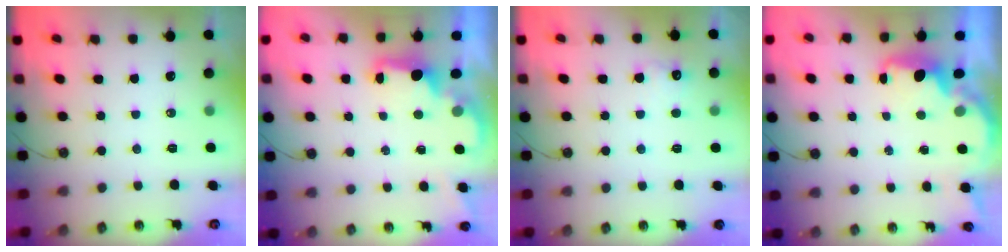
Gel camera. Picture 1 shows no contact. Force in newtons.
{"total": 2.4, "press": 2.3, "slide": 0.8}
{"total": 6.2, "press": 6.1, "slide": 1.2}
{"total": 2.1, "press": 1.9, "slide": 0.8}